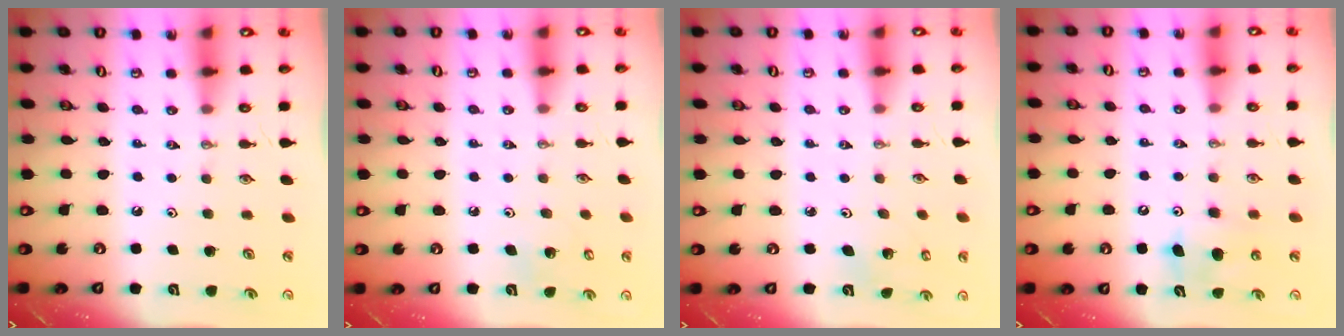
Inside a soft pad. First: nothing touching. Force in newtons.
{"total": 6.5, "press": 6.5, "slide": 0.4}
{"total": 3.2, "press": 3.1, "slide": 0.8}
{"total": 8.8, "press": 8.7, "slide": 1.3}